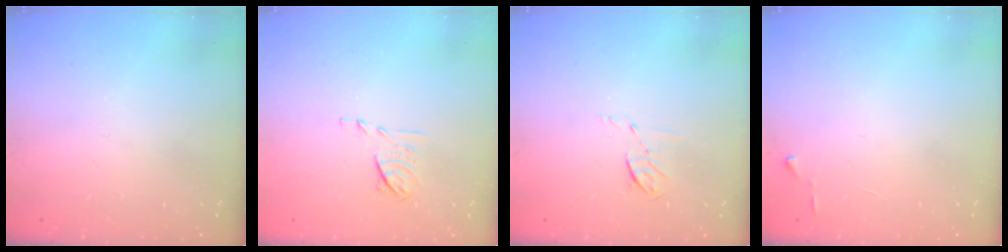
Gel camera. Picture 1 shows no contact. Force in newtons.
{"total": 6.6, "press": 6.6, "slide": 0.9}
{"total": 4.2, "press": 3.9, "slide": 1.6}
{"total": 3.0, "press": 2.9, "slide": 0.4}